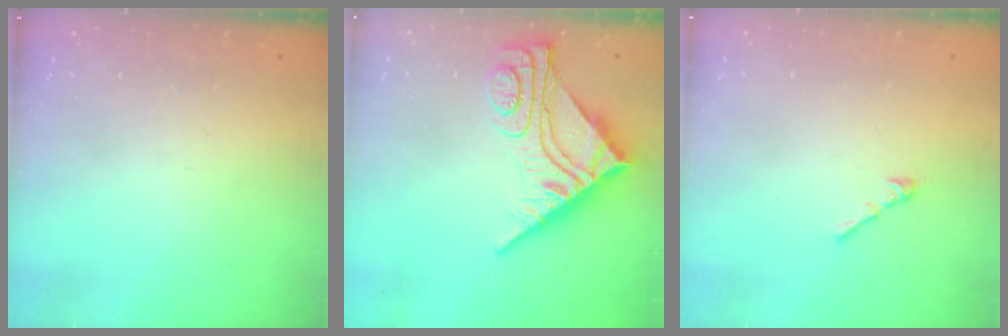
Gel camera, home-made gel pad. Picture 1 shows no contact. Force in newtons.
{"total": 12.1, "press": 12.0, "slide": 1.4}
{"total": 2.7, "press": 2.6, "slide": 0.7}